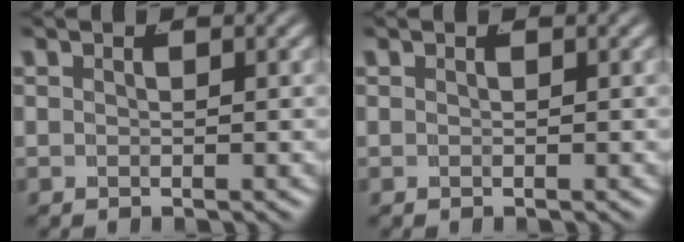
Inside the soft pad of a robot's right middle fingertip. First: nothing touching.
{"total": 0.0}